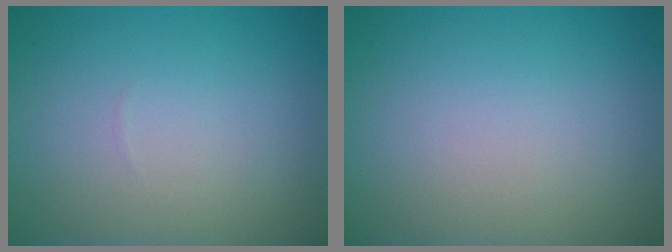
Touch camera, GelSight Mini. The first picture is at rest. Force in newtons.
{"total": 0.0}